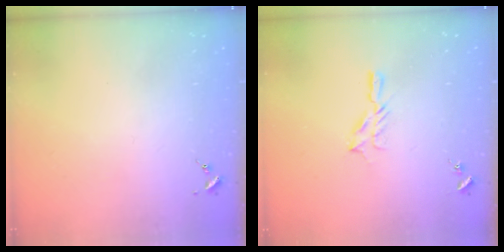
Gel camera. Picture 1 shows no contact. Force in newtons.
{"total": 5.6, "press": 5.6, "slide": 0.6}